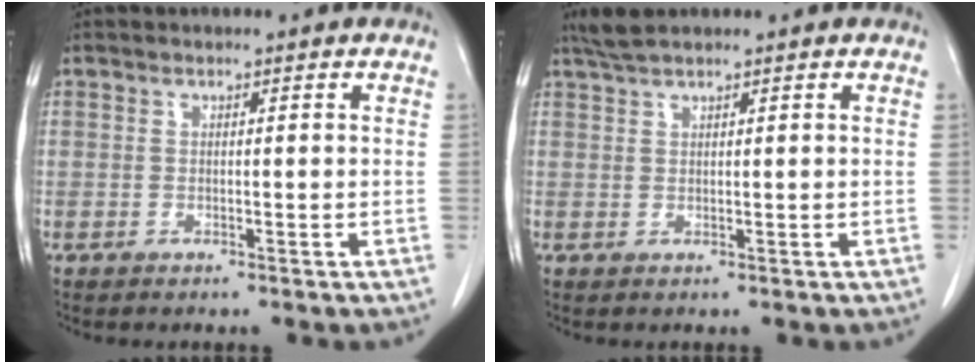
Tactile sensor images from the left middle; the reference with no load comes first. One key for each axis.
{"total": 2.3, "fx": 2.1, "fy": -0.1, "fz": 1.0, "tx": -0.026, "ty": 0.011, "tz": 0.044}